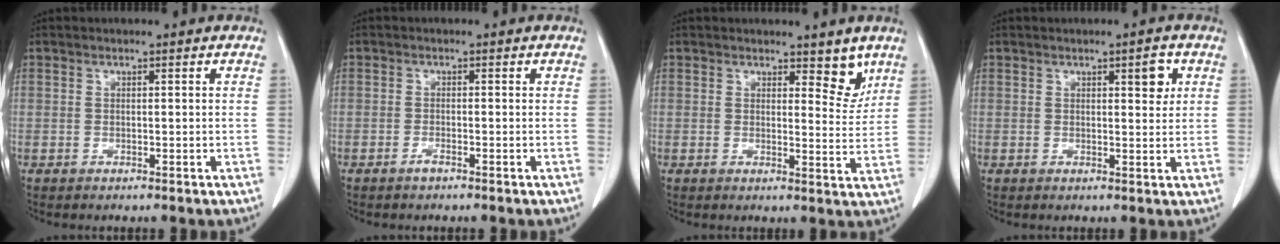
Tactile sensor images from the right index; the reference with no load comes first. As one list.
[{"total": 0.9, "force": [-0.8, 0.1, 0.5], "torque": [-0.011, 0.001, -0.013]}, {"total": 4.2, "force": [3.1, 1.8, 2.2], "torque": [-0.009, -0.018, 0.038]}, {"total": 3.0, "force": [1.3, 0.9, 2.6], "torque": [-0.032, -0.004, 0.017]}]